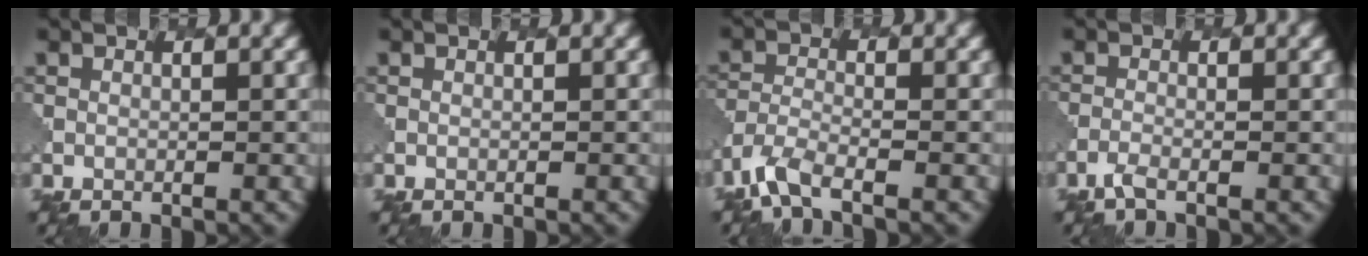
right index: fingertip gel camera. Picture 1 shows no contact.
{"total": 0.0}
{"total": 3.6, "force": [-2.8, 1.0, 2.0], "torque": [-0.049, -0.011, -0.065]}
{"total": 1.3, "force": [-1.0, 0.3, 0.7], "torque": [-0.014, -0.004, -0.031]}